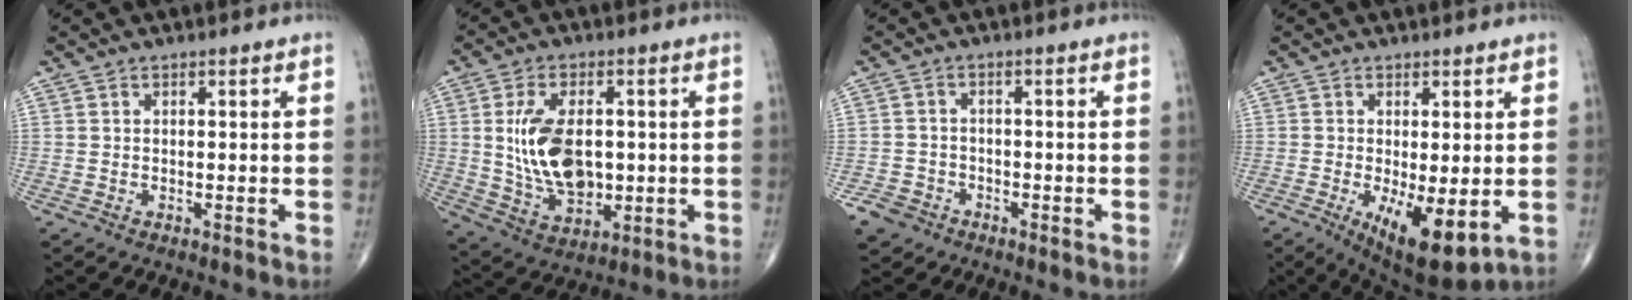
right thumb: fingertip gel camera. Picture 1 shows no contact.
{"total": 13.2, "force": [0.5, 7.9, 10.5], "torque": [-0.176, -0.007, 0.022]}
{"total": 4.7, "force": [-2.9, 3.6, 1.1], "torque": [-0.016, 0.014, -0.052]}
{"total": 10.7, "force": [-2.7, 4.0, 9.6], "torque": [-0.148, -0.023, -0.029]}